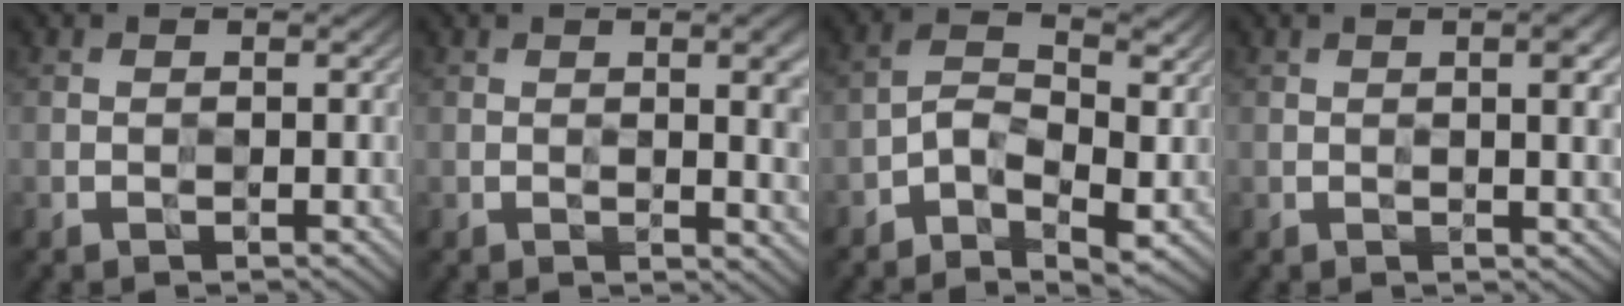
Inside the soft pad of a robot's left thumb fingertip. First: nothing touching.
{"total": 6.8, "force": [0.6, 2.0, 6.5], "torque": [-0.081, 0.002, 0.011]}
{"total": 4.8, "force": [-1.9, 2.5, 3.6], "torque": [-0.069, 0.005, -0.045]}
{"total": 4.9, "force": [0.8, 1.0, 4.7], "torque": [-0.068, 0.006, 0.014]}